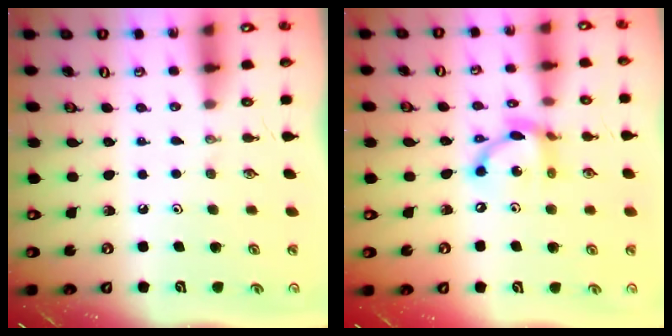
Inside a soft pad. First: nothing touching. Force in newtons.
{"total": 10.5, "press": 10.5, "slide": 0.6}